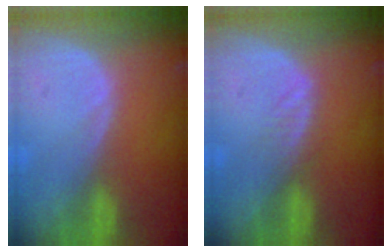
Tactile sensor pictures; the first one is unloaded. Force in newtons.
{"total": 2.0, "press": 2.0, "slide": 0.2}